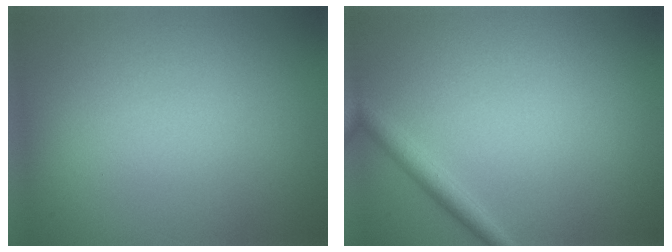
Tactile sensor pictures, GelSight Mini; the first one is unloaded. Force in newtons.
{"total": 1.8, "press": 1.8, "slide": 0.0}